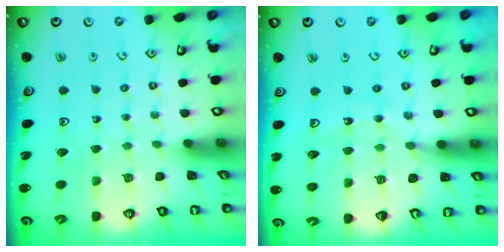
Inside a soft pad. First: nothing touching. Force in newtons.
{"total": 12.8, "press": 12.6, "slide": 2.4}